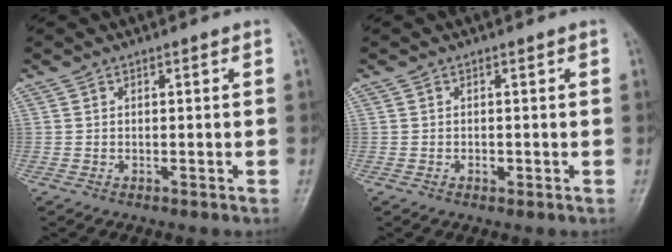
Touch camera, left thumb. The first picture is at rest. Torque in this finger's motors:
{"motor_torque": [-0.04, 0.04, 0.04, 0.02, 0.00]}